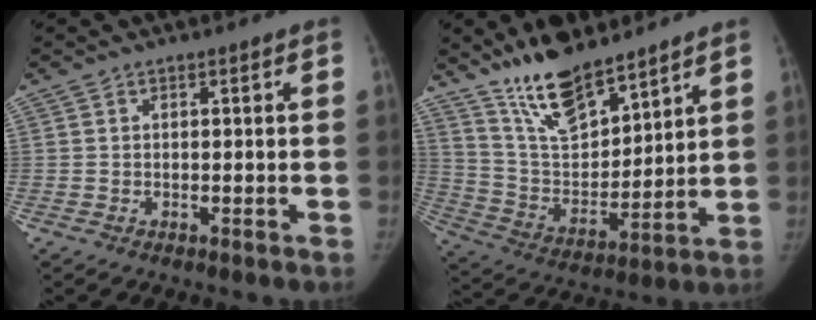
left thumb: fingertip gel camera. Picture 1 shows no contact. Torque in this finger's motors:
{"motor_torque": [2.19, 0.51, 0.90, -1.86, 0.35]}